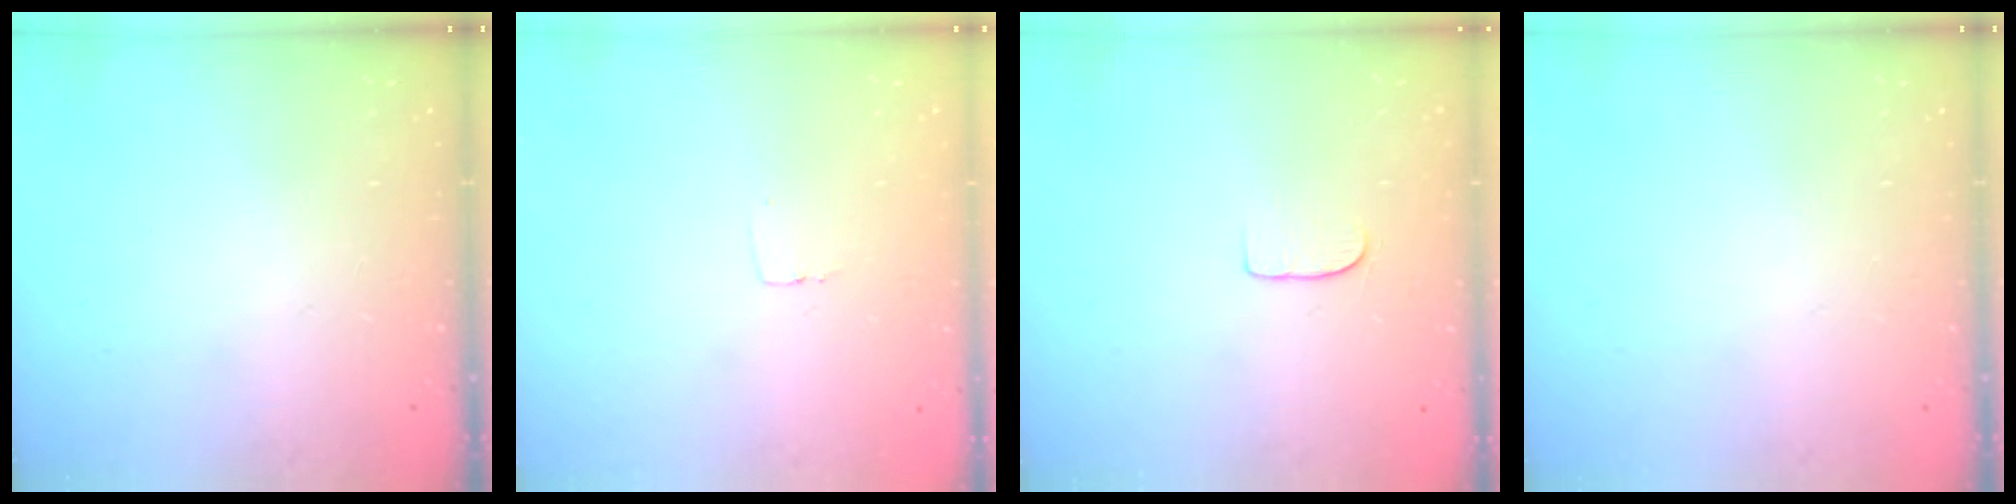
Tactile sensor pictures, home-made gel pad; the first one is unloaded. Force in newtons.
{"total": 2.3, "press": 2.3, "slide": 0.1}
{"total": 4.9, "press": 4.9, "slide": 0.3}
{"total": 0.0}